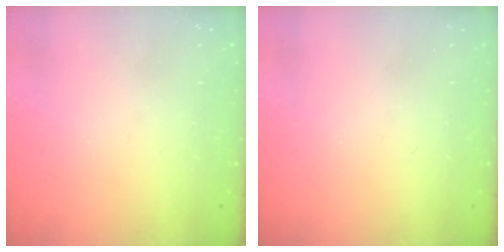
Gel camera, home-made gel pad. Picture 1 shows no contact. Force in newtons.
{"total": 0.0}